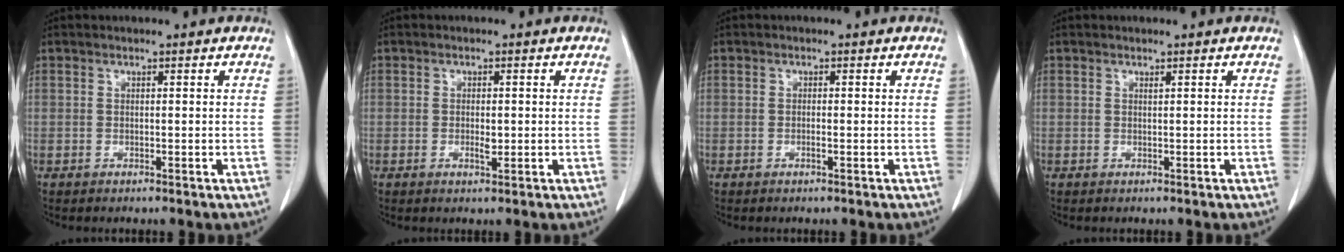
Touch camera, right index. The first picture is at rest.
{"total": 1.7, "force": [-0.1, 0.7, 1.6], "torque": [-0.029, 0.001, 0.003]}
{"total": 0.6, "force": [-0.1, 0.1, 0.6], "torque": [-0.011, 0.002, 0.002]}
{"total": 0.0}